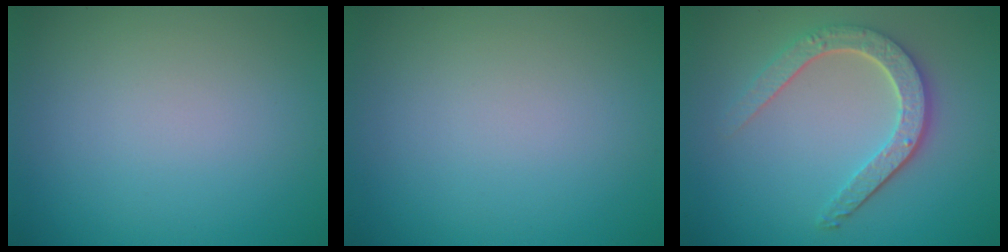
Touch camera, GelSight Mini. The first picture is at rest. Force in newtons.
{"total": 0.0}
{"total": 4.5, "press": 3.6, "slide": 2.7}